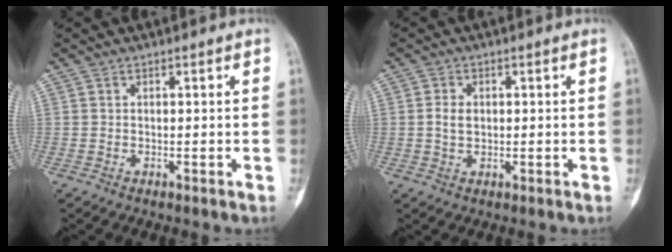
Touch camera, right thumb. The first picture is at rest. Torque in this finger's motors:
{"motor_torque": [0.11, 0.10, 0.21, -0.19, 0.02]}